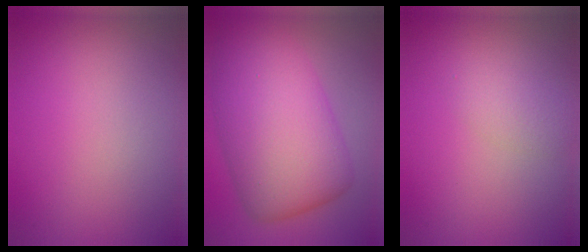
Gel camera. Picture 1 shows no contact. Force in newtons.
{"total": 10.9, "press": 10.9, "slide": 0.1}
{"total": 1.6, "press": 1.6, "slide": 0.1}